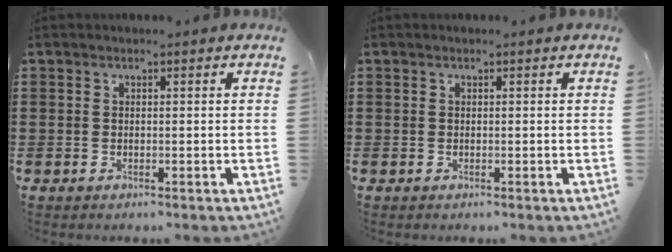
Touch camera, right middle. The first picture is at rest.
{"total": 0.0}